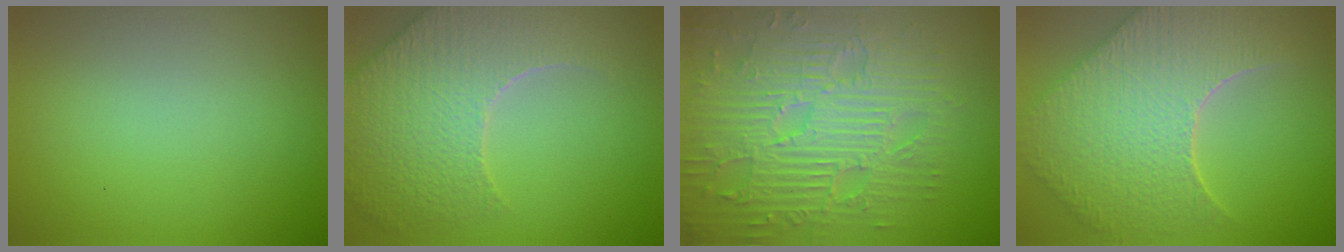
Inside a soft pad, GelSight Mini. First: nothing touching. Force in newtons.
{"total": 8.0, "press": 5.9, "slide": 5.4}
{"total": 9.3, "press": 6.8, "slide": 6.3}
{"total": 9.9, "press": 7.1, "slide": 6.8}